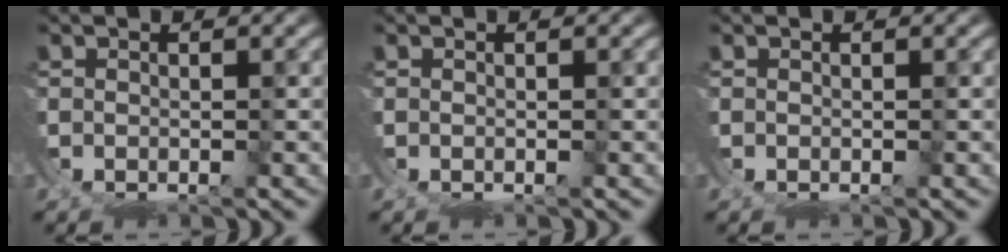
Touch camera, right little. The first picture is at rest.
{"total": 0.0}
{"total": 0.0}